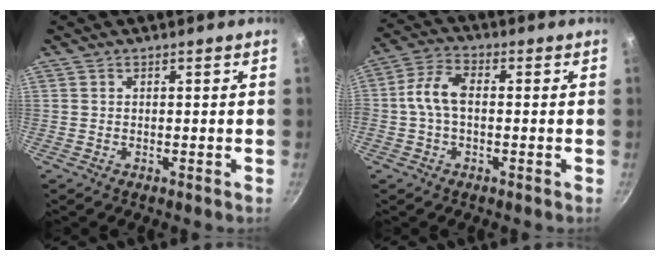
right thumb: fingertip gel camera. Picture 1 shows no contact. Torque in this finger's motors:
{"motor_torque": [0.08, 0.62, 0.70, -0.44, 0.50]}